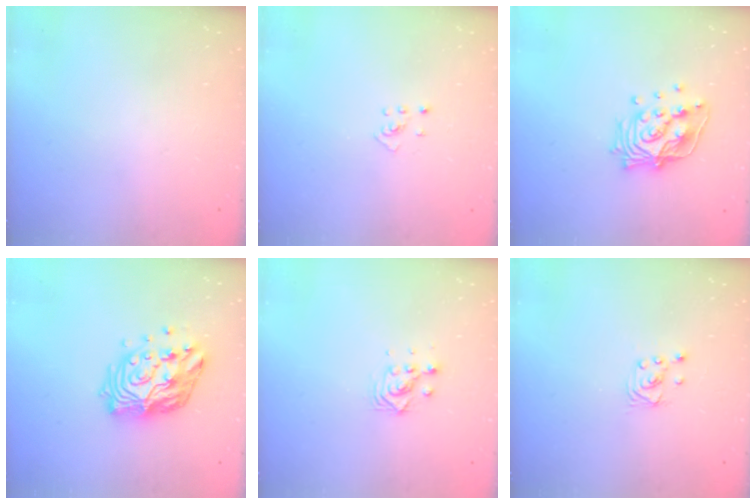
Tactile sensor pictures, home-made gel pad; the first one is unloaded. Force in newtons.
{"total": 2.7, "press": 2.6, "slide": 0.6}
{"total": 15.0, "press": 14.8, "slide": 1.9}
{"total": 15.0, "press": 14.9, "slide": 1.6}
{"total": 4.5, "press": 4.5, "slide": 0.2}
{"total": 1.7, "press": 1.6, "slide": 0.1}